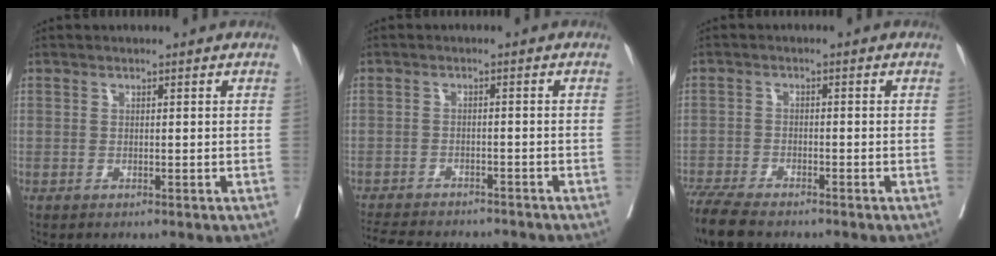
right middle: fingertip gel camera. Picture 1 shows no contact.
{"total": 13.4, "force": [-12.1, 3.2, 4.9], "torque": [-0.108, -0.012, -0.163]}
{"total": 8.1, "force": [-6.9, 1.6, 4.0], "torque": [-0.075, -0.022, -0.122]}